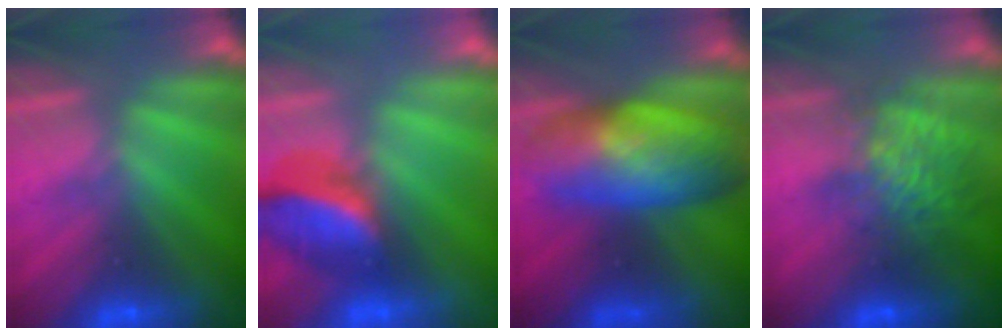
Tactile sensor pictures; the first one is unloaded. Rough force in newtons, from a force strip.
{"total": 2.5}
{"total": 9.3}
{"total": 6.9}